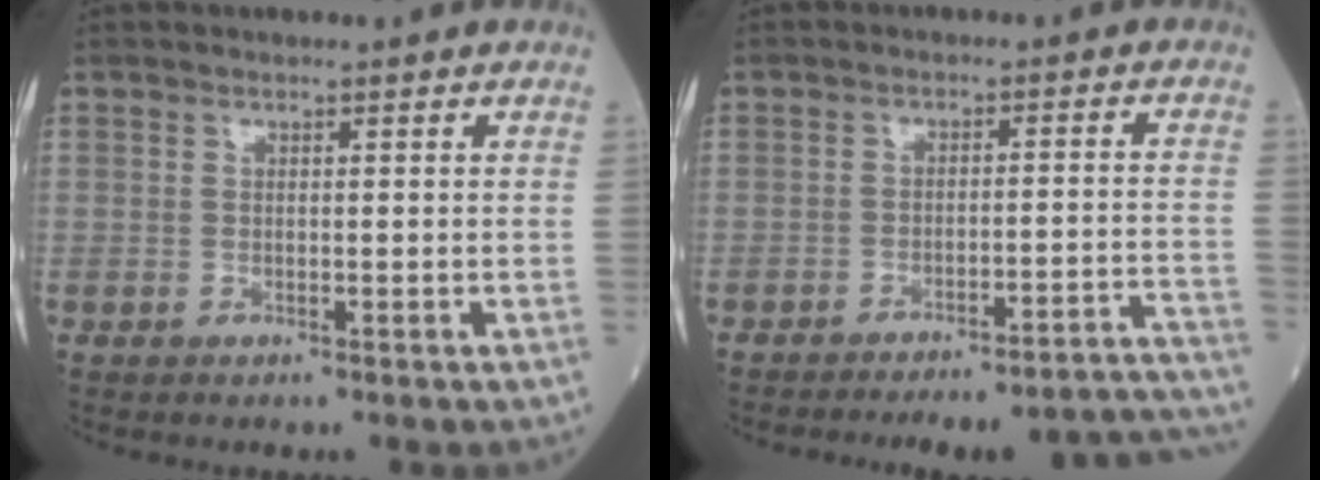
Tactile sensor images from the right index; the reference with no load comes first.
{"total": 19.7, "force": [-19.0, 0.6, 5.3], "torque": [-0.018, 0.005, -0.233]}